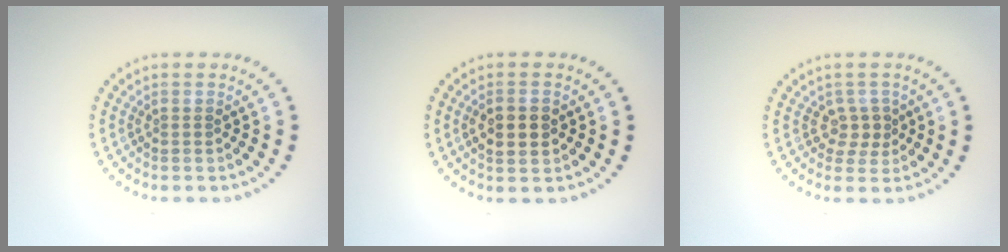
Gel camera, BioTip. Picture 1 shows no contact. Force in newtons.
{"total": 2.7, "press": 2.7, "slide": 0.3}
{"total": 1.7, "press": 1.5, "slide": 0.9}